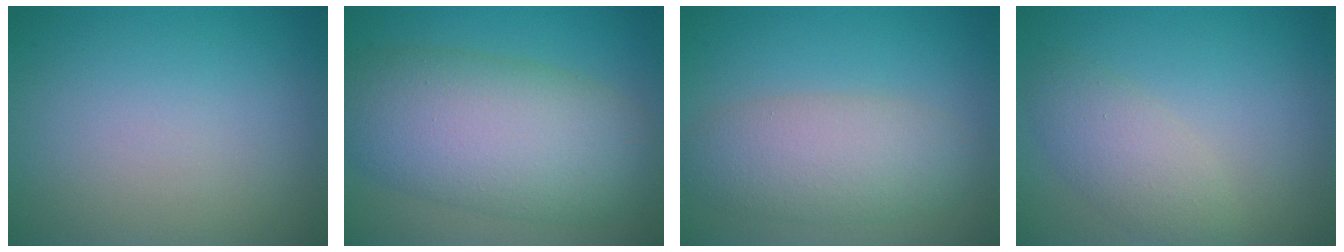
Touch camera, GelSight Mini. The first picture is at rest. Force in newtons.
{"total": 10.4, "press": 10.4, "slide": 0.3}
{"total": 5.1, "press": 5.1, "slide": 0.4}
{"total": 3.2, "press": 3.2, "slide": 0.3}